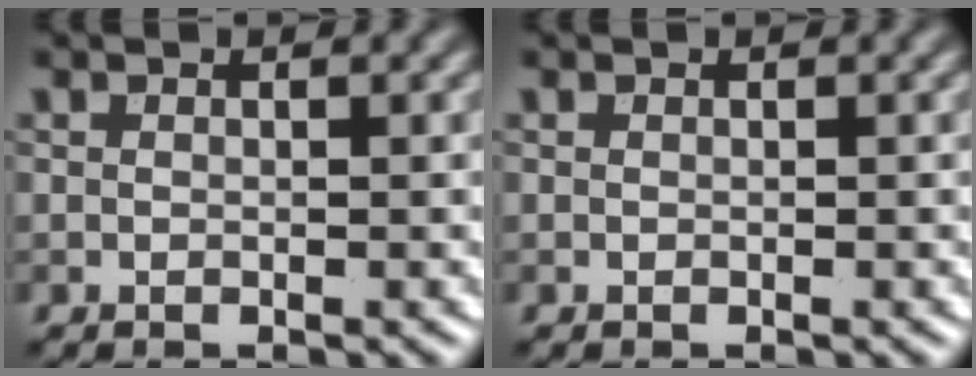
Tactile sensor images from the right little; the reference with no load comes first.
{"total": 0.0}